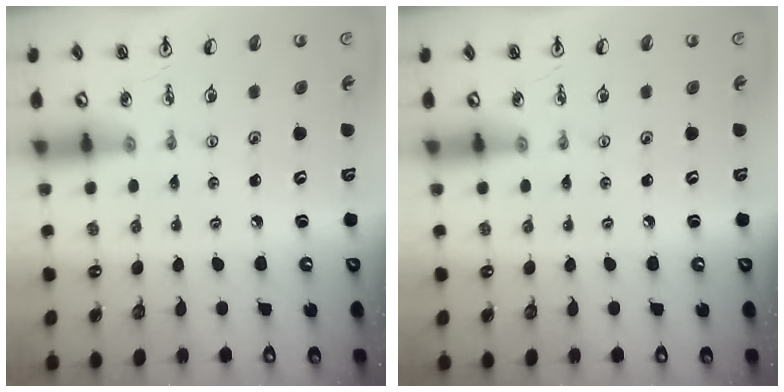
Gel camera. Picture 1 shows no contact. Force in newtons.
{"total": 0.0}